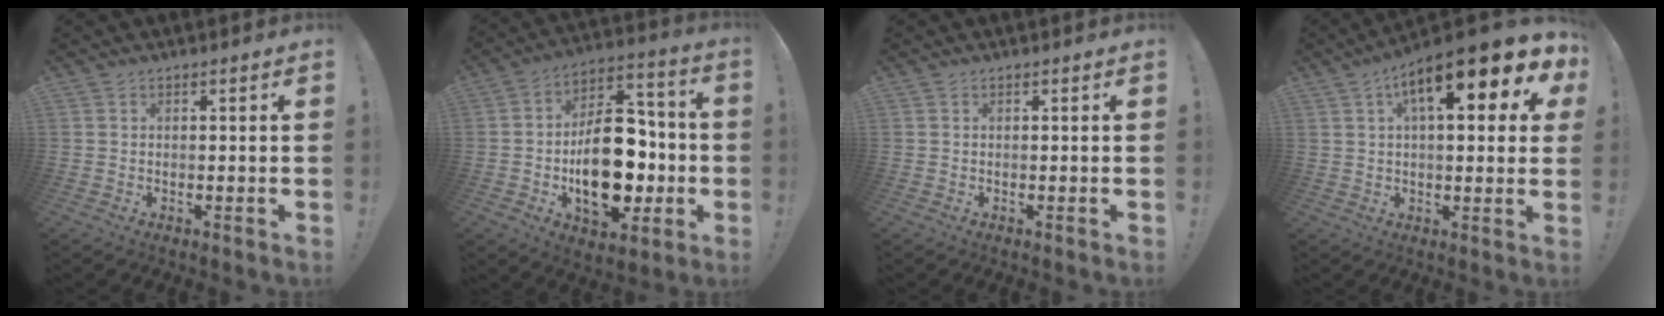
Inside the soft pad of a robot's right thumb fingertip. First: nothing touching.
{"total": 22.5, "force": [-4.6, 14.0, 17.1], "torque": [-0.258, 0.030, -0.058]}
{"total": 0.0}
{"total": 15.9, "force": [6.5, 5.0, 13.6], "torque": [-0.198, -0.026, 0.094]}